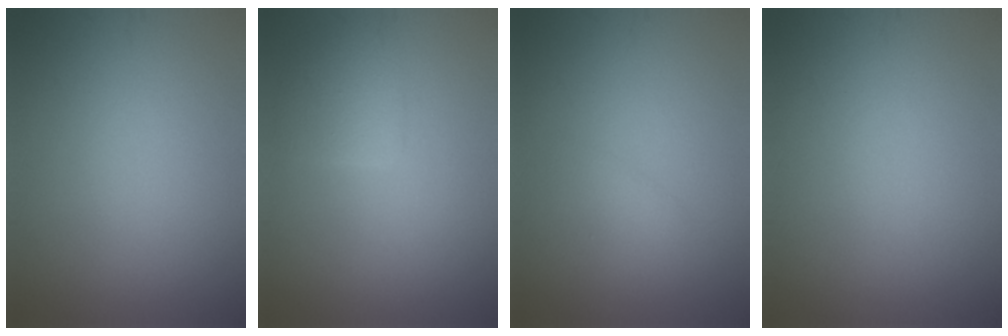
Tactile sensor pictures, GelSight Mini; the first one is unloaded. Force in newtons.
{"total": 2.6, "press": 2.6, "slide": 0.1}
{"total": 1.3, "press": 1.3, "slide": 0.1}
{"total": 0.0}